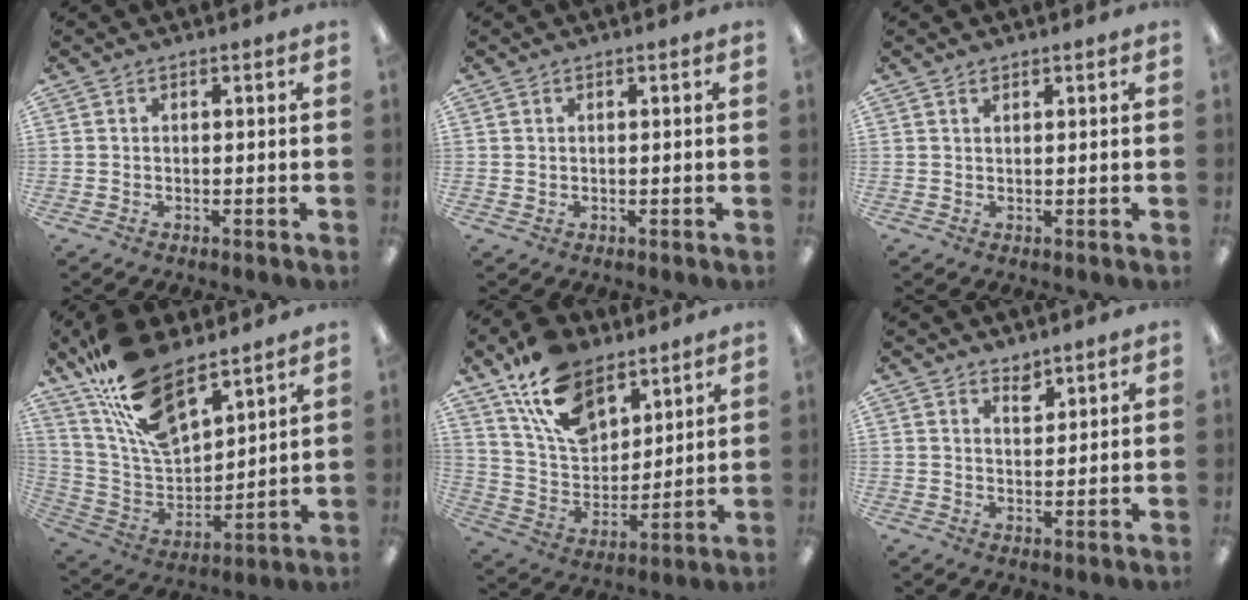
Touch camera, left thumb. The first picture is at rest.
{"total": 0.7, "force": [0.5, 0.4, 0.2], "torque": [-0.004, 0.002, 0.008]}
{"total": 0.9, "force": [0.8, 0.3, 0.3], "torque": [-0.008, 0.000, 0.015]}
{"total": 18.2, "force": [13.2, 7.5, 10.1], "torque": [-0.214, -0.071, 0.240]}
{"total": 17.2, "force": [11.4, 9.6, 8.5], "torque": [-0.169, -0.046, 0.215]}
{"total": 3.1, "force": [2.8, 1.1, 0.7], "torque": [-0.002, -0.020, 0.049]}